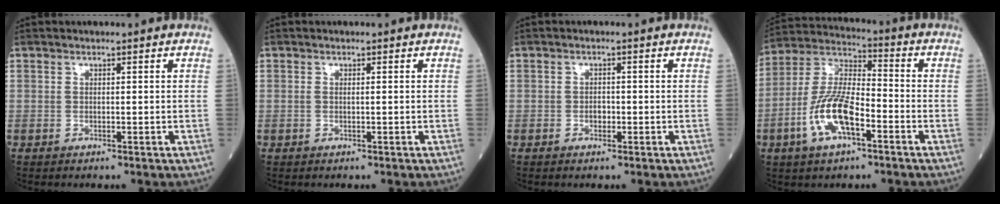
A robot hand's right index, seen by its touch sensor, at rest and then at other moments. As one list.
[{"total": 0.6, "force": [0.1, 0.1, 0.6], "torque": [-0.018, 0.000, 0.001]}, {"total": 1.2, "force": [-0.5, 0.8, 0.8], "torque": [-0.011, 0.003, -0.009]}, {"total": 12.1, "force": [-4.6, 4.0, 10.5], "torque": [-0.224, 0.006, -0.091]}]